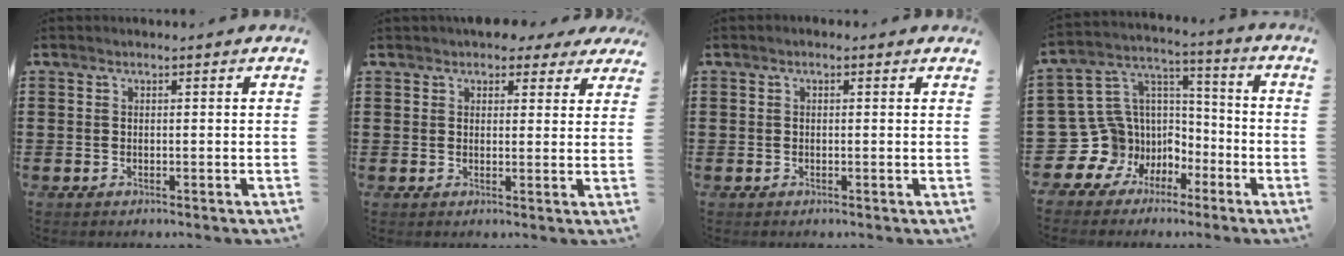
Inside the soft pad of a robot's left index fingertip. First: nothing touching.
{"total": 3.5, "force": [2.9, 1.6, 1.1], "torque": [-0.014, -0.002, 0.052]}
{"total": 0.6, "force": [-0.1, 0.4, 0.4], "torque": [-0.009, 0.002, -0.002]}
{"total": 10.5, "force": [-4.4, 9.5, 0.8], "torque": [-0.082, -0.019, -0.064]}